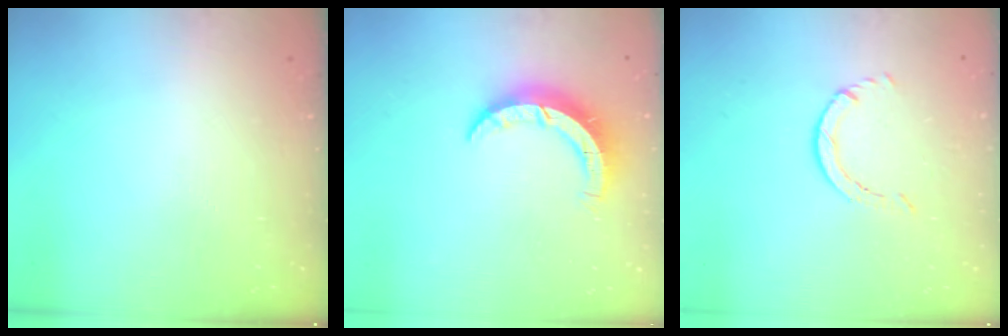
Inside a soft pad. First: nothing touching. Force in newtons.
{"total": 8.2, "press": 8.2, "slide": 0.2}
{"total": 0.6, "press": 0.6, "slide": 0.1}